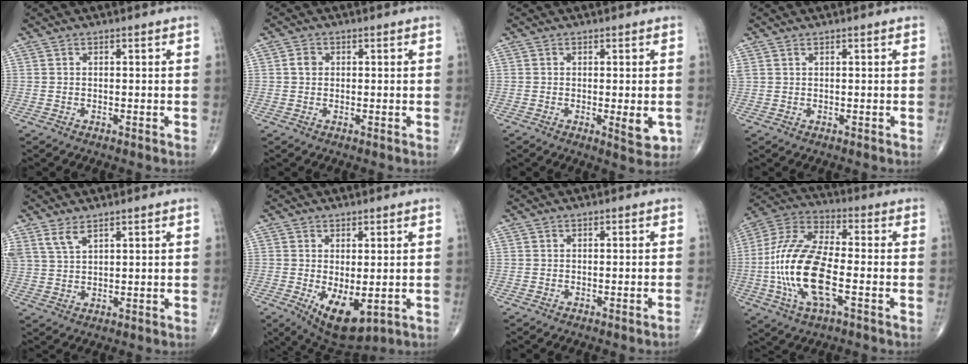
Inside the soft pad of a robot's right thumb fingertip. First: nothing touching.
{"total": 1.8, "force": [0.3, 1.7, 0.7], "torque": [-0.007, 0.005, 0.003]}
{"total": 4.3, "force": [-0.9, 1.7, 3.9], "torque": [-0.043, -0.008, -0.009]}
{"total": 0.9, "force": [0.7, 0.4, 0.5], "torque": [-0.012, 0.013, 0.019]}
{"total": 3.9, "force": [2.8, 1.4, 2.3], "torque": [-0.049, -0.010, 0.065]}
{"total": 8.8, "force": [-1.9, 4.4, 7.4], "torque": [-0.109, -0.016, -0.011]}
{"total": 0.9, "force": [-0.7, -0.1, 0.4], "torque": [-0.014, 0.014, -0.007]}
{"total": 18.3, "force": [-3.8, 7.7, 16.2], "torque": [-0.344, 0.023, -0.073]}